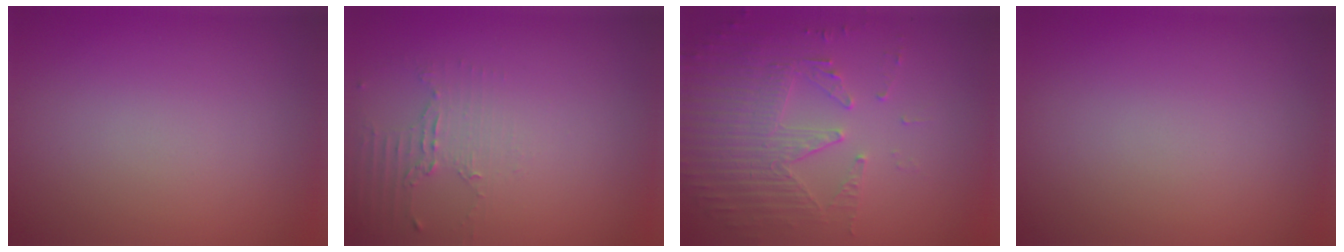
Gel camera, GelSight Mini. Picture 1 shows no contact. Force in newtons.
{"total": 2.1, "press": 1.5, "slide": 1.4}
{"total": 5.7, "press": 3.7, "slide": 4.3}
{"total": 0.0}